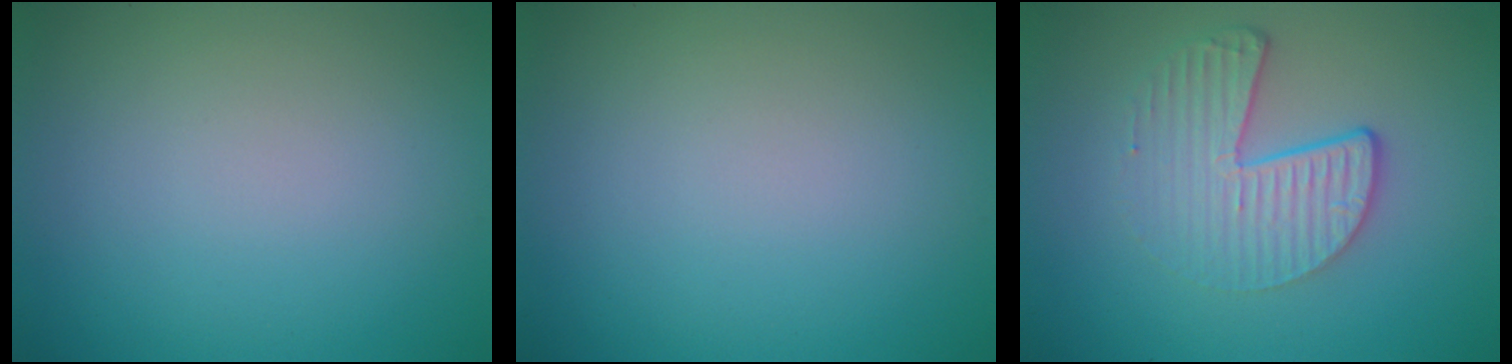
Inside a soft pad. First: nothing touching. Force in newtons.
{"total": 0.0}
{"total": 4.5, "press": 3.0, "slide": 3.3}